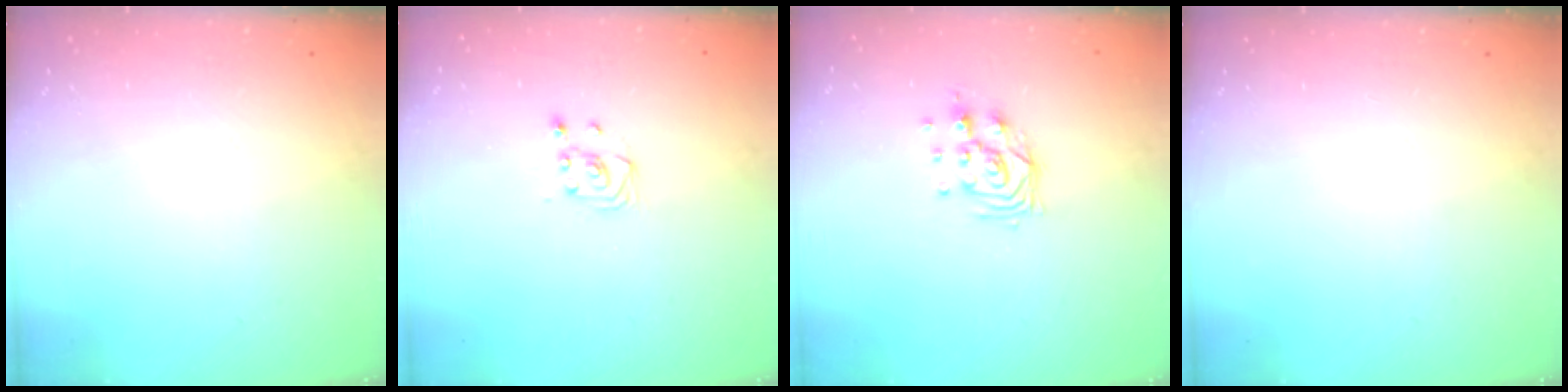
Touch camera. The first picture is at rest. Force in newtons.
{"total": 2.6, "press": 2.4, "slide": 1.0}
{"total": 9.5, "press": 9.5, "slide": 0.7}
{"total": 0.0}